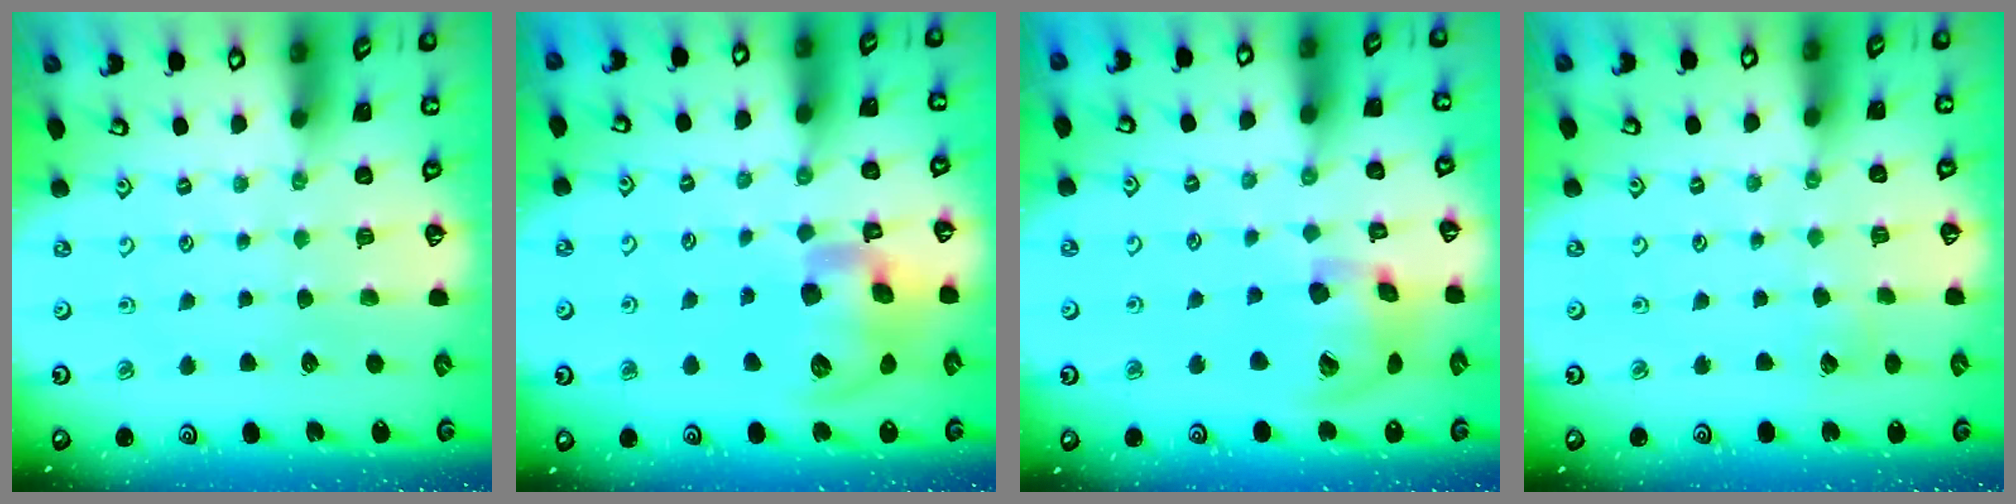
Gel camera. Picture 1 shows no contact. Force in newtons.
{"total": 15.3, "press": 15.1, "slide": 2.7}
{"total": 16.4, "press": 16.3, "slide": 2.4}
{"total": 2.3, "press": 2.3, "slide": 0.1}